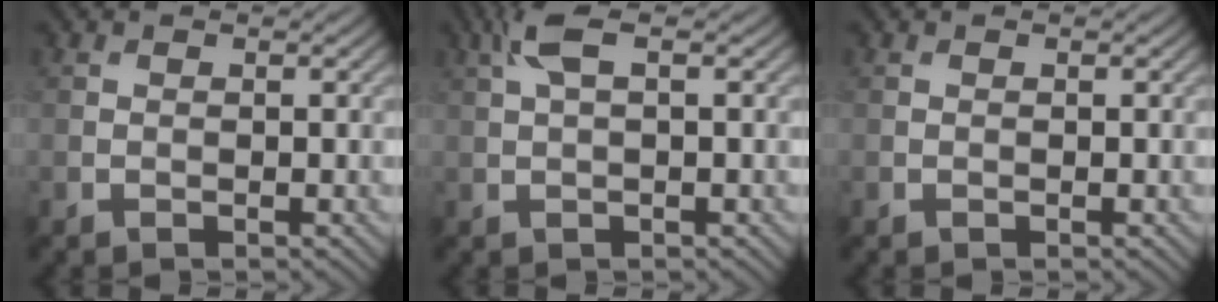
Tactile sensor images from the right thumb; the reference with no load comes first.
{"total": 3.8, "force": [1.6, 1.1, 3.3], "torque": [-0.085, 0.016, 0.032]}
{"total": 0.0}